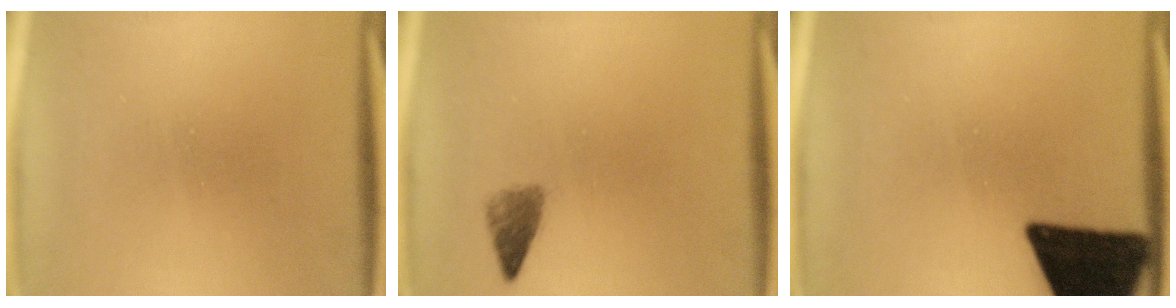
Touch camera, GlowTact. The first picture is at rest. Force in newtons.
{"total": 2.2}
{"total": 18.8}